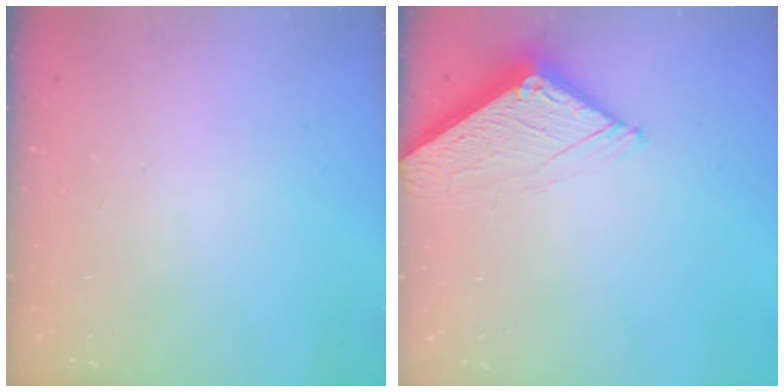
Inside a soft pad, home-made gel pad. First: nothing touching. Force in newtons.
{"total": 5.7, "press": 5.7, "slide": 0.6}